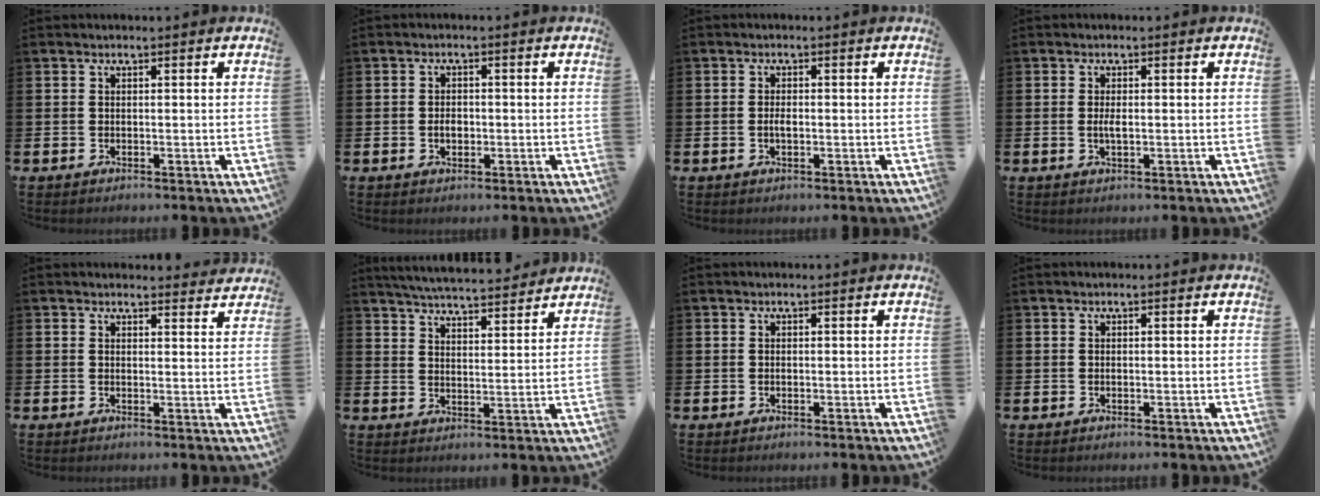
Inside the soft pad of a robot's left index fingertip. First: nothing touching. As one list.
[{"total": 2.2, "force": [-0.3, 1.5, 1.5], "torque": [-0.008, -0.004, -0.012]}, {"total": 1.4, "force": [-0.2, 0.6, 1.3], "torque": [-0.019, 0.000, -0.006]}, {"total": 1.8, "force": [0.0, 0.6, 1.7], "torque": [-0.027, -0.001, -0.004]}, {"total": 2.2, "force": [2.2, 0.5, -0.1], "torque": [0.017, -0.018, 0.035]}, {"total": 5.7, "force": [5.6, 0.3, 0.8], "torque": [-0.031, -0.040, 0.099]}, {"total": 0.0}, {"total": 0.0}]